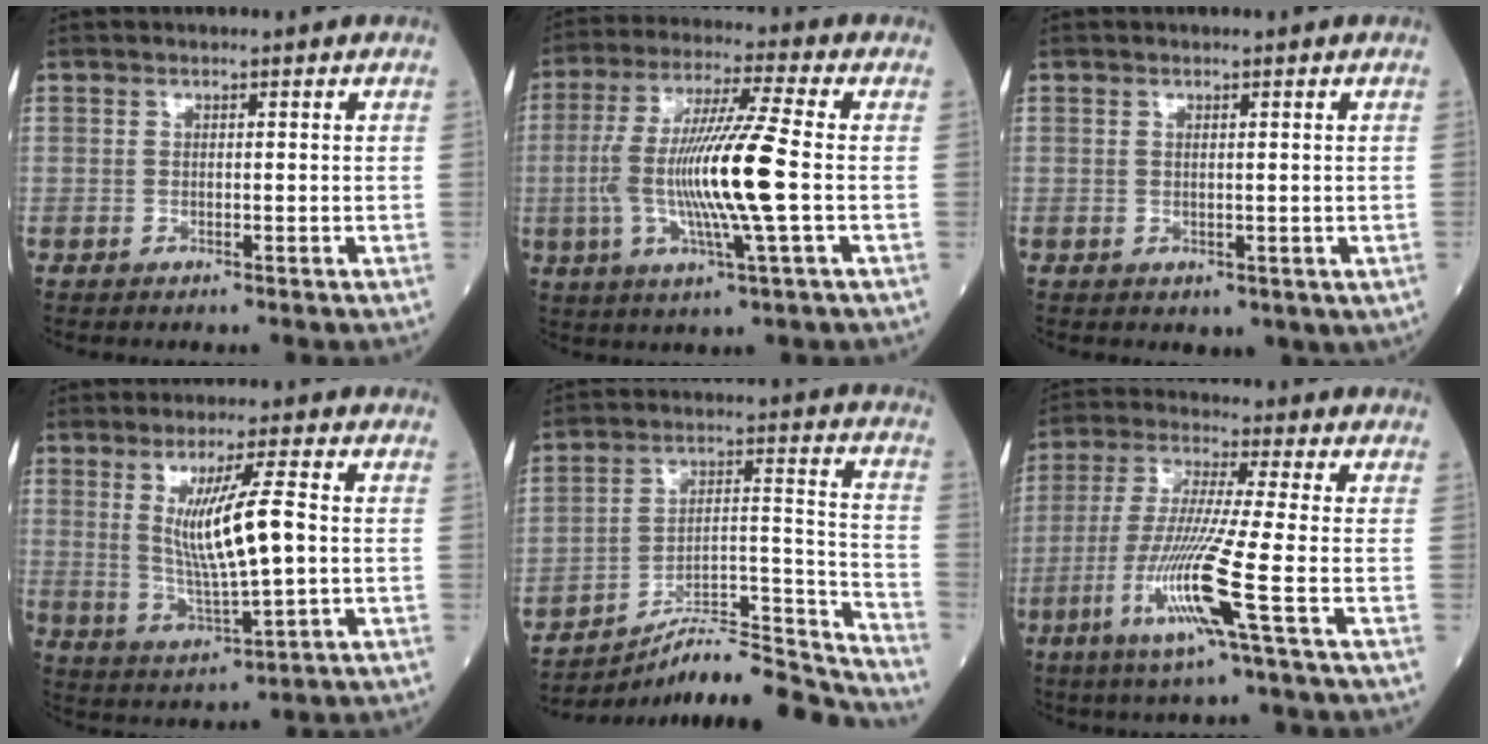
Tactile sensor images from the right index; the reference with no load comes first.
{"total": 13.7, "force": [-1.3, -0.2, 13.6], "torque": [-0.268, 0.000, -0.028]}
{"total": 2.6, "force": [0.1, 1.5, 2.1], "torque": [-0.031, -0.006, 0.013]}
{"total": 10.2, "force": [1.2, 0.6, 10.1], "torque": [-0.193, -0.010, 0.030]}
{"total": 18.8, "force": [-17.9, 0.1, 5.7], "torque": [-0.071, 0.040, -0.279]}
{"total": 11.8, "force": [-4.4, -1.9, 10.7], "torque": [-0.219, -0.026, -0.090]}